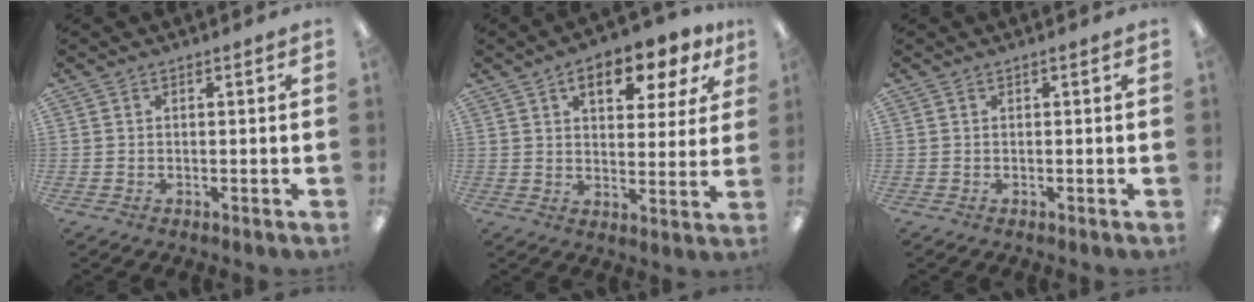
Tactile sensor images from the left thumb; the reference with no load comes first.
{"total": 9.3, "force": [5.4, 4.6, 6.2], "torque": [-0.071, -0.021, 0.085]}
{"total": 0.0}